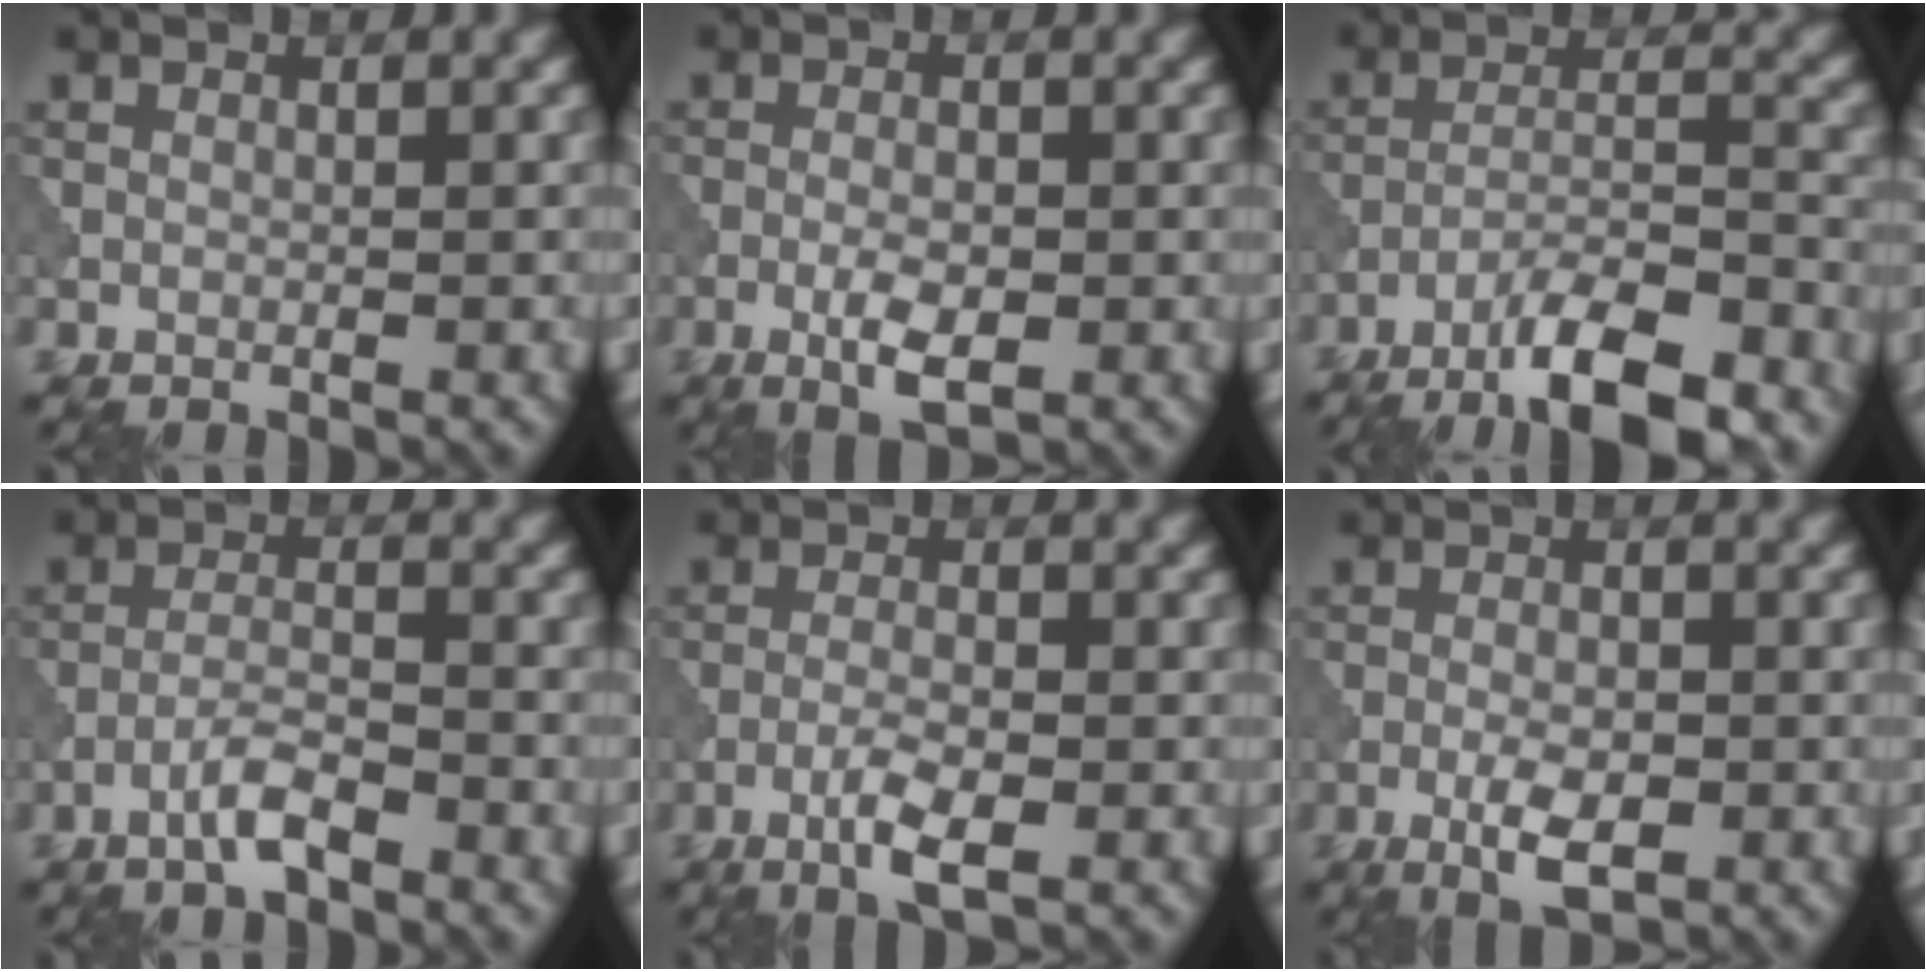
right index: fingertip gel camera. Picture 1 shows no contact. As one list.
[{"total": 3.2, "force": [-1.1, 1.2, 2.7], "torque": [-0.052, -0.002, -0.022]}, {"total": 8.8, "force": [-6.3, 1.8, 5.8], "torque": [-0.093, 0.008, -0.110]}, {"total": 2.8, "force": [-1.9, 0.5, 2.0], "torque": [-0.042, 0.009, -0.043]}, {"total": 3.3, "force": [-1.5, 0.8, 2.8], "torque": [-0.059, 0.001, -0.033]}, {"total": 3.5, "force": [-1.3, 1.4, 2.9], "torque": [-0.053, -0.001, -0.026]}]